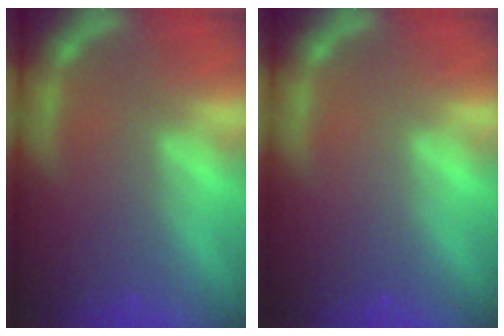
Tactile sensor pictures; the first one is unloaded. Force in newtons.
{"total": 0.0}